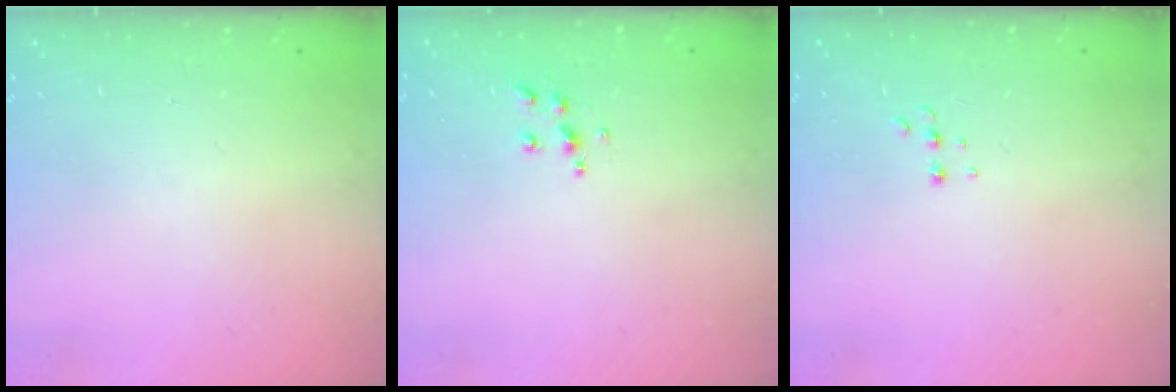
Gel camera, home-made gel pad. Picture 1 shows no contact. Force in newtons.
{"total": 5.7, "press": 5.7, "slide": 0.4}
{"total": 3.8, "press": 3.7, "slide": 0.8}